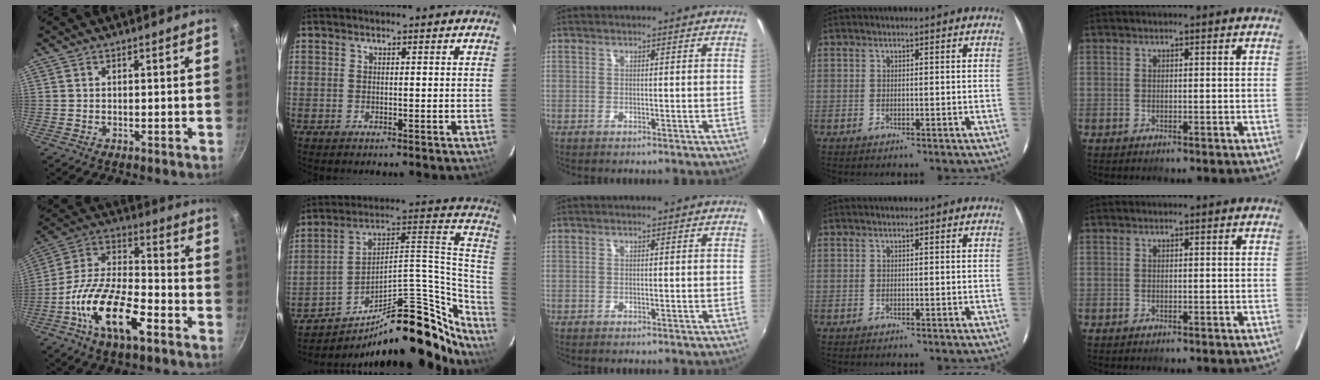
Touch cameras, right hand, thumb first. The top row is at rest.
{"thumb": {"total": 18.4, "force": [-8.0, 7.8, 14.6], "torque": [-0.261, 0.043, -0.160]}, "index": {"total": 26.1, "force": [-20.0, 8.2, 14.6], "torque": [-0.167, 0.050, -0.290]}}